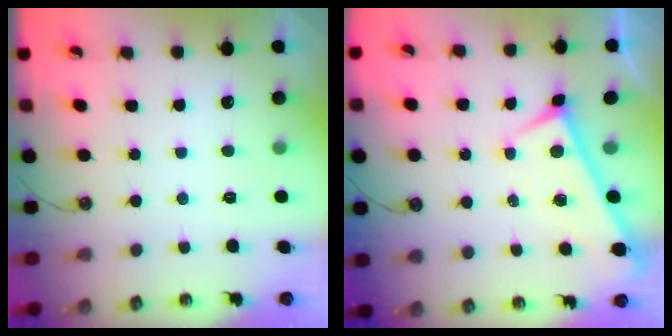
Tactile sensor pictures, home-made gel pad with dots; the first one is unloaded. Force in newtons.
{"total": 0.0}